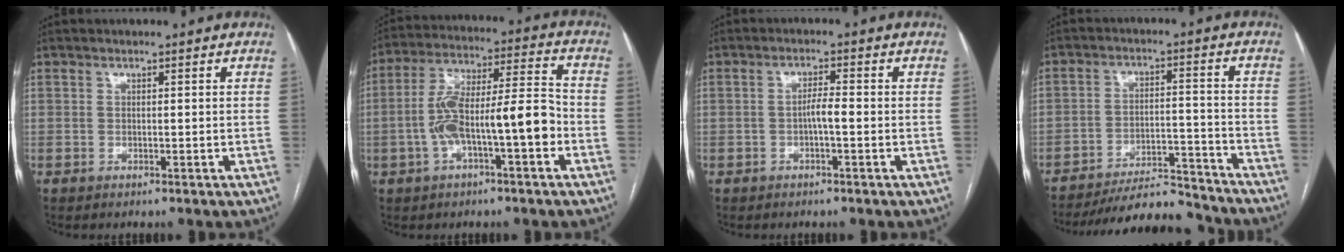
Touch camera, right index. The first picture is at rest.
{"total": 13.0, "force": [-3.5, 2.5, 12.3], "torque": [-0.225, 0.035, -0.056]}
{"total": 2.5, "force": [-0.6, 0.3, 2.4], "torque": [-0.040, 0.004, -0.011]}
{"total": 13.5, "force": [-12.9, 2.5, 3.2], "torque": [-0.038, 0.020, -0.189]}